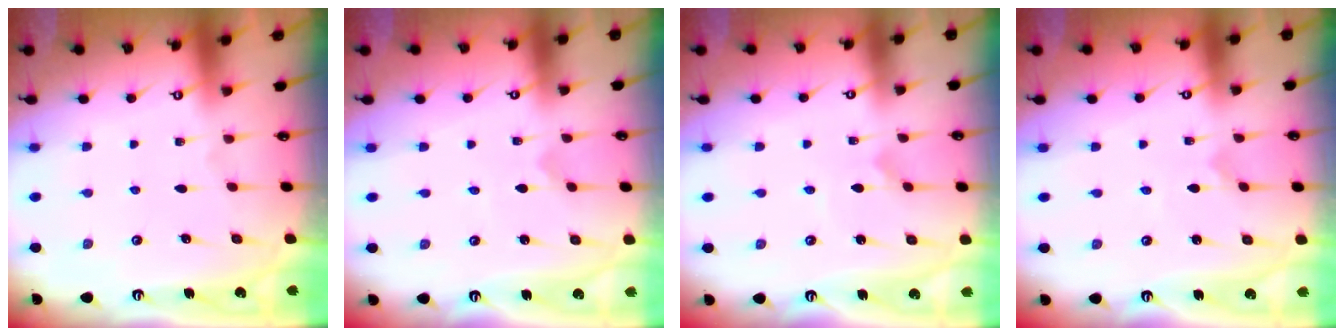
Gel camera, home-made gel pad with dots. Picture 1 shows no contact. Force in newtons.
{"total": 0.0}
{"total": 0.9, "press": 0.9, "slide": 0.0}
{"total": 0.0}